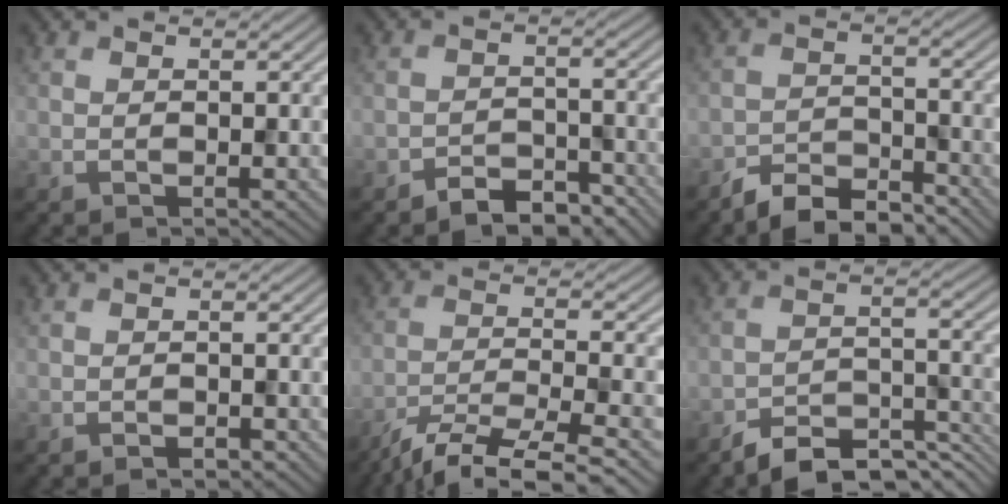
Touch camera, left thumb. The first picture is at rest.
{"total": 4.5, "force": [-3.7, 1.7, 1.9], "torque": [-0.027, 0.002, -0.063]}
{"total": 5.9, "force": [-5.2, 1.6, 2.2], "torque": [-0.036, -0.003, -0.103]}
{"total": 0.9, "force": [-0.7, 0.3, 0.5], "torque": [-0.004, -0.001, -0.011]}
{"total": 10.8, "force": [-8.6, 2.0, 6.3], "torque": [-0.108, -0.005, -0.144]}
{"total": 7.4, "force": [-6.3, 2.2, 3.3], "torque": [-0.049, -0.001, -0.110]}